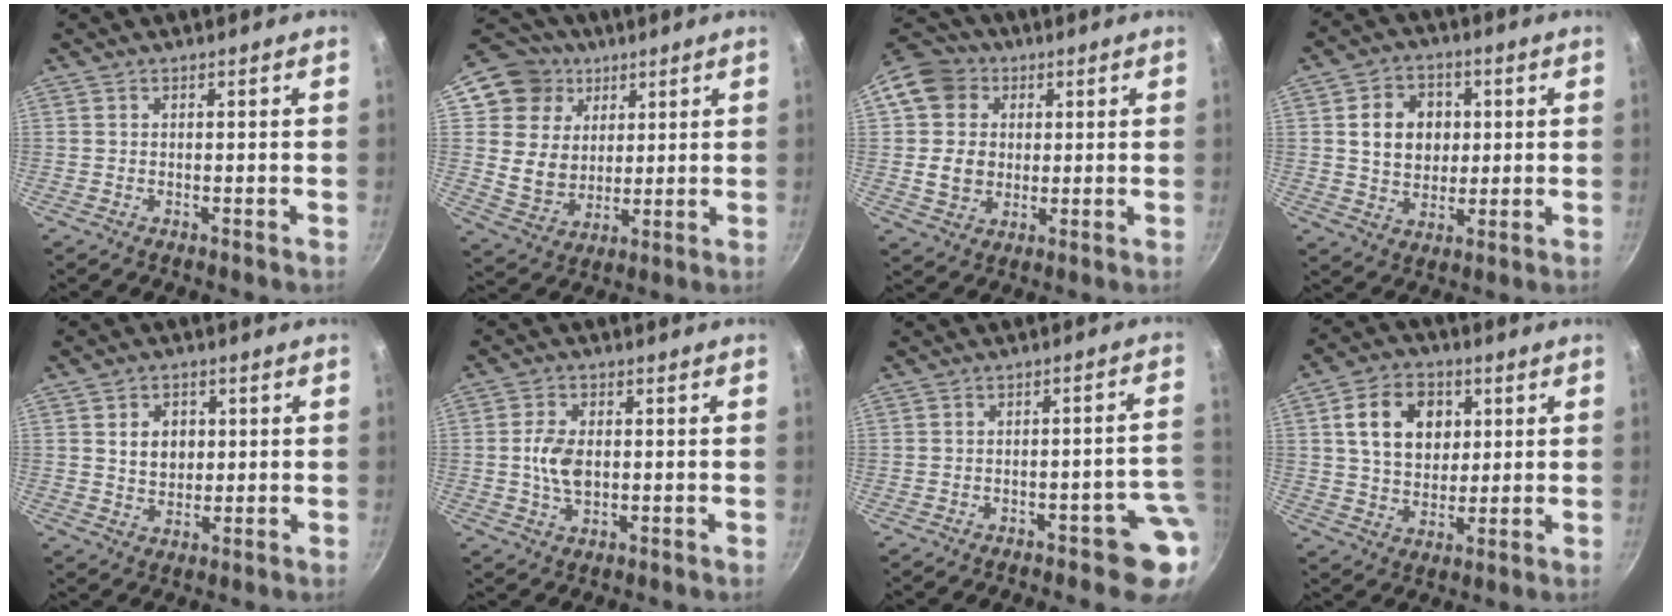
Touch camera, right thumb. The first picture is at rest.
{"total": 13.5, "force": [5.4, 11.6, 4.3], "torque": [-0.040, -0.010, 0.102]}
{"total": 12.8, "force": [3.0, 11.1, 5.5], "torque": [-0.073, 0.011, 0.050]}
{"total": 10.5, "force": [1.7, 8.5, 5.8], "torque": [-0.064, 0.003, 0.029]}
{"total": 6.1, "force": [1.2, 4.8, 3.6], "torque": [-0.033, -0.004, 0.022]}
{"total": 6.5, "force": [0.0, 4.1, 5.0], "torque": [-0.088, 0.002, -0.002]}
{"total": 7.3, "force": [-2.9, 2.9, 6.0], "torque": [-0.028, 0.042, -0.032]}
{"total": 12.9, "force": [3.3, 9.7, 7.9], "torque": [-0.105, 0.001, 0.053]}